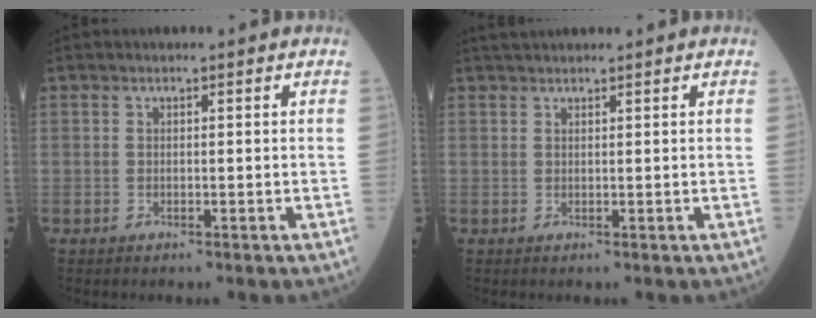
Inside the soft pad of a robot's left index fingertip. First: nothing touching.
{"total": 2.7, "force": [2.6, 0.1, 0.9], "torque": [-0.012, 0.027, 0.046]}